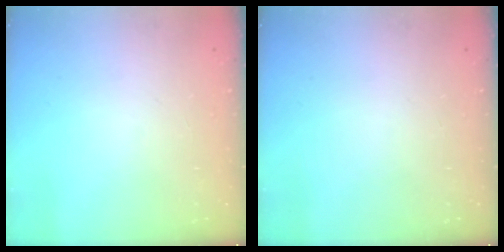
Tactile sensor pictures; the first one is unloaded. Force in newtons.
{"total": 0.0}